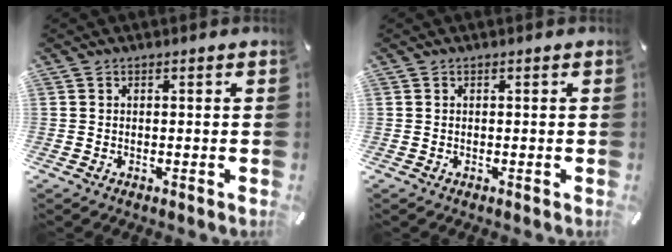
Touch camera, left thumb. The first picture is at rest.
{"total": 0.0}